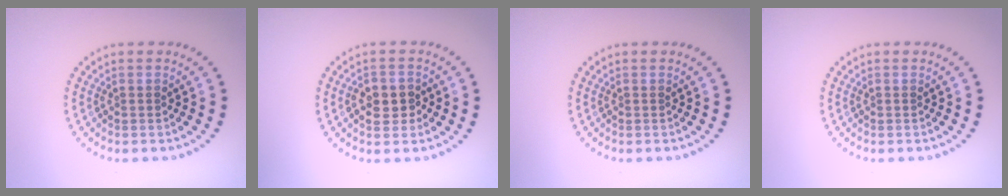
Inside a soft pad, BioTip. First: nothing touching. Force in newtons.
{"total": 2.8, "press": 2.8, "slide": 0.5}
{"total": 0.0}
{"total": 0.0}